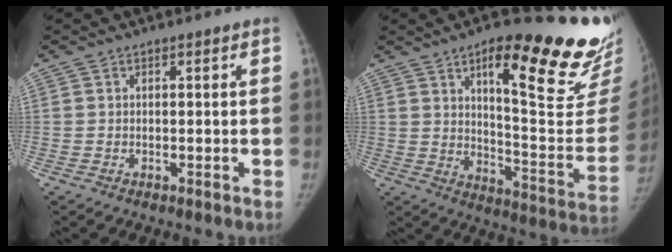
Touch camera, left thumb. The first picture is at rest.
{"total": 27.1, "force": [17.1, 6.5, 20.0], "torque": [-0.219, -0.098, 0.240]}